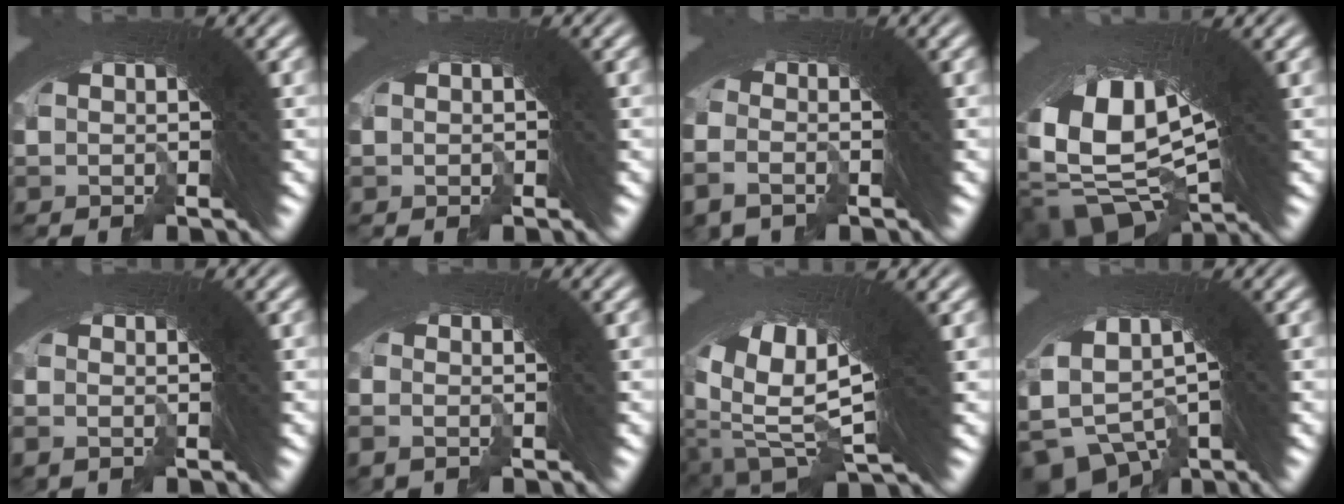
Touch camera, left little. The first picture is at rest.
{"total": 0.9, "force": [-0.5, 0.1, -0.7], "torque": [0.009, -0.004, -0.005]}
{"total": 2.6, "force": [-2.3, 1.2, 0.1], "torque": [-0.012, -0.015, -0.036]}
{"total": 18.3, "force": [-0.9, 12.0, 13.8], "torque": [-0.302, -0.057, 0.007]}
{"total": 0.6, "force": [-0.5, 0.3, 0.0], "torque": [-0.001, -0.003, -0.009]}
{"total": 1.2, "force": [-1.0, 0.6, 0.0], "torque": [-0.006, -0.007, -0.016]}
{"total": 17.1, "force": [0.7, 11.0, 13.2], "torque": [-0.243, -0.031, 0.020]}
{"total": 11.3, "force": [-2.2, 9.2, 6.2], "torque": [-0.181, -0.039, -0.031]}